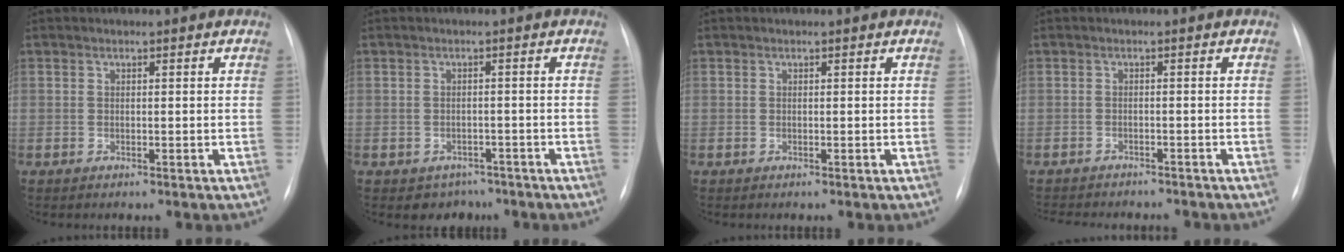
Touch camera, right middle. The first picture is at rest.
{"total": 3.4, "force": [-2.4, 2.4, 0.3], "torque": [-0.004, 0.014, -0.026]}
{"total": 0.0}
{"total": 10.2, "force": [-9.2, 2.8, 3.3], "torque": [-0.057, -0.002, -0.114]}